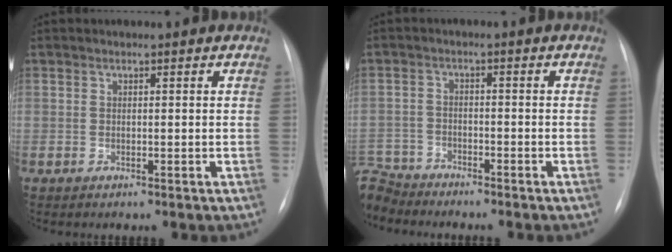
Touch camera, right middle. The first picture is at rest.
{"total": 6.9, "force": [-6.6, 2.0, 0.0], "torque": [-0.005, 0.002, -0.131]}